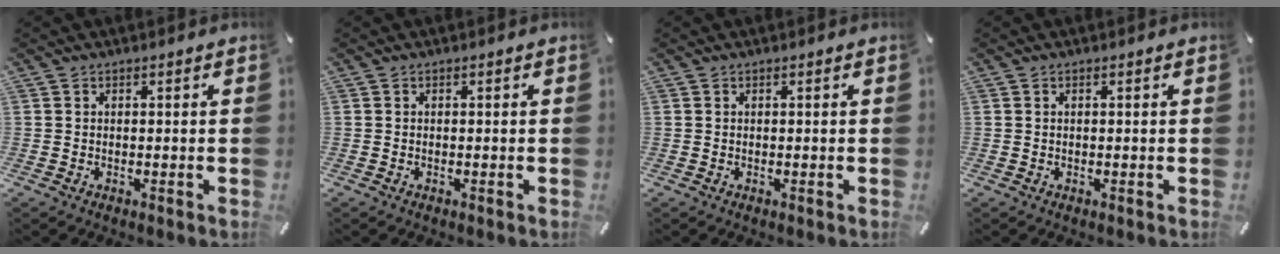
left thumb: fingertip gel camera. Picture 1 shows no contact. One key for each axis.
{"total": 0.0}
{"total": 0.0}
{"total": 0.0}